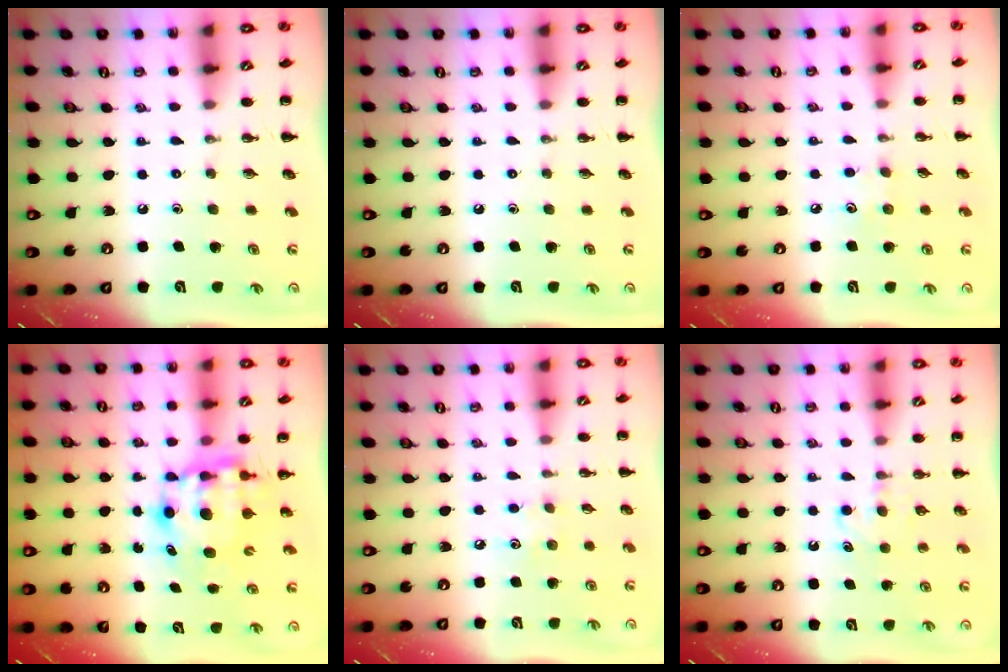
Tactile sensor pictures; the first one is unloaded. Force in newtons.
{"total": 0.0}
{"total": 5.8, "press": 5.6, "slide": 1.7}
{"total": 6.7, "press": 6.5, "slide": 1.5}
{"total": 4.8, "press": 4.6, "slide": 1.2}
{"total": 4.6, "press": 4.4, "slide": 1.1}